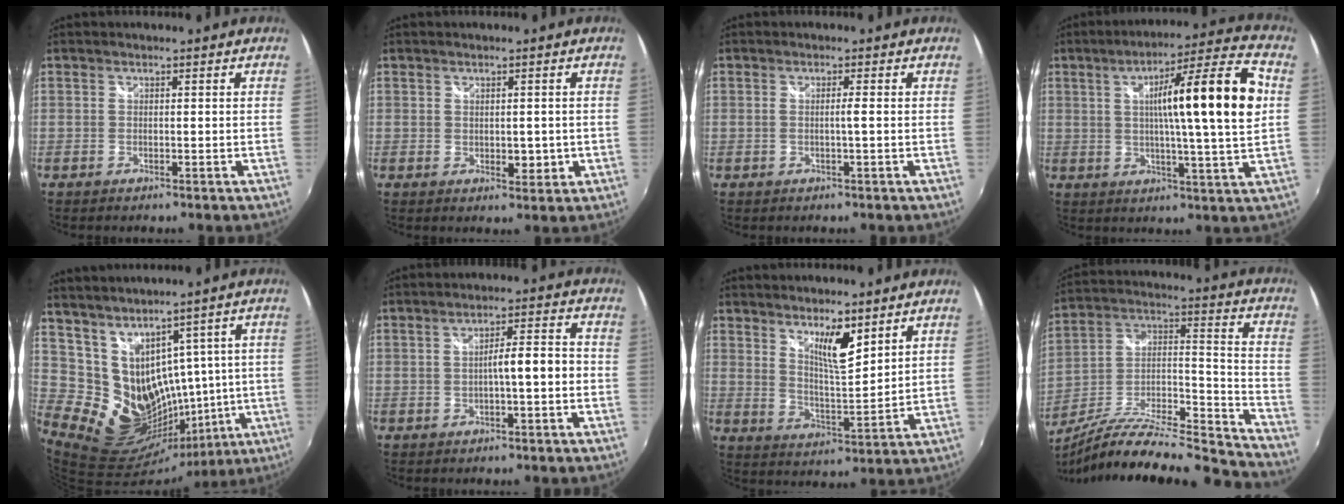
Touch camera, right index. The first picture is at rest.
{"total": 2.9, "force": [-0.2, 1.7, 2.3], "torque": [-0.032, -0.005, 0.001]}
{"total": 1.4, "force": [-0.2, -0.4, 1.3], "torque": [-0.021, -0.001, -0.005]}
{"total": 17.2, "force": [3.2, 0.3, 16.9], "torque": [-0.255, 0.023, 0.045]}
{"total": 16.5, "force": [7.3, 12.7, 7.6], "torque": [-0.157, -0.002, 0.167]}
{"total": 5.3, "force": [-1.2, 0.7, 5.1], "torque": [-0.078, 0.015, -0.010]}
{"total": 7.6, "force": [5.1, 1.5, 5.4], "torque": [-0.089, -0.008, 0.089]}
{"total": 22.4, "force": [-19.4, 1.6, 11.1], "torque": [-0.164, -0.018, -0.324]}